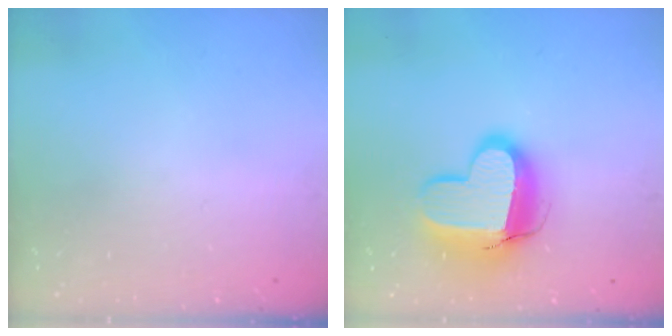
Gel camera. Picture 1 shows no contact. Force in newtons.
{"total": 14.4, "press": 14.4, "slide": 1.1}